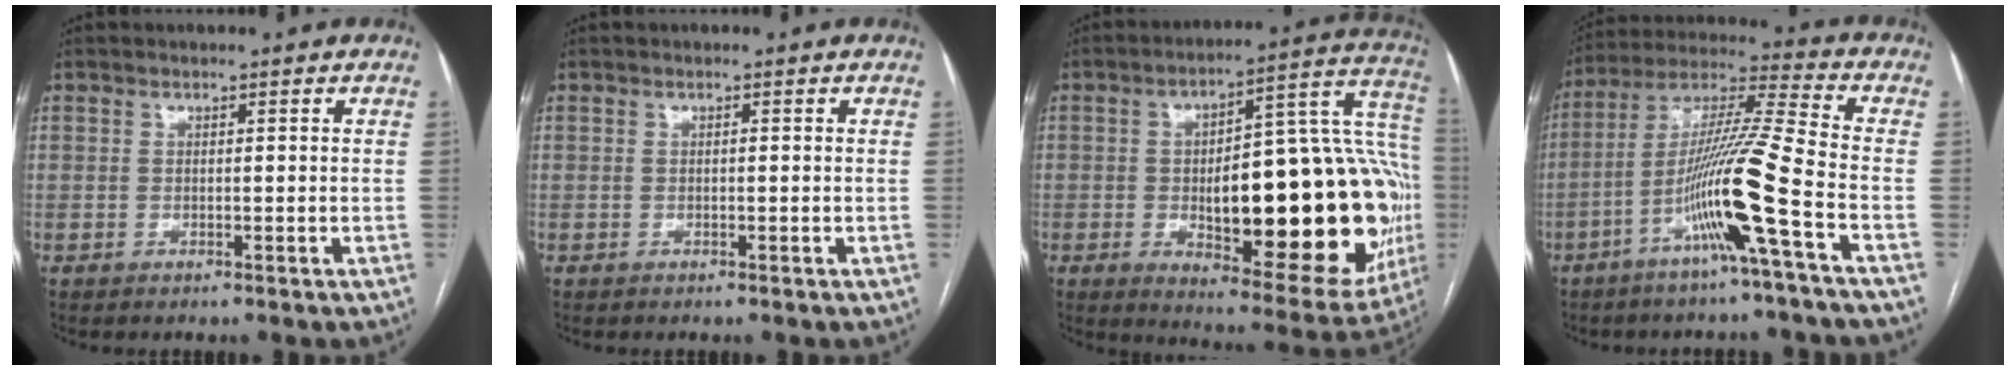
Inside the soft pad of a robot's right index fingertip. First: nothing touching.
{"total": 0.0}
{"total": 32.6, "force": [-3.8, 9.5, 31.0], "torque": [-0.347, 0.033, -0.033]}
{"total": 14.1, "force": [-5.6, -1.9, 12.8], "torque": [-0.245, 0.000, -0.108]}